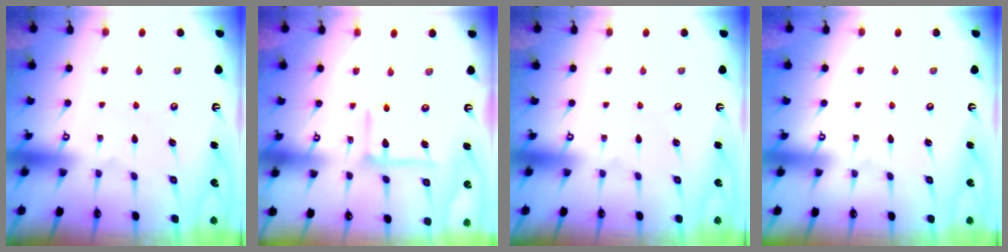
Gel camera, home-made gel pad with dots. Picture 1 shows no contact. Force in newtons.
{"total": 11.6, "press": 11.5, "slide": 1.3}
{"total": 0.0}
{"total": 0.0}